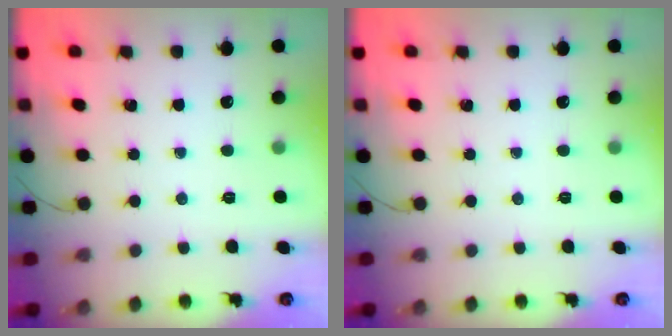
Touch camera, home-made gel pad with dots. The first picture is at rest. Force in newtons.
{"total": 0.0}